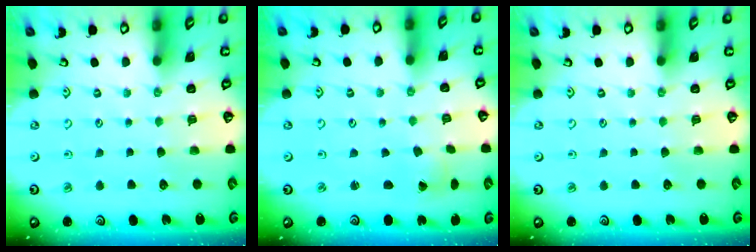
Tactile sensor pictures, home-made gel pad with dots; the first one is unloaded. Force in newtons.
{"total": 1.0, "press": 1.0, "slide": 0.0}
{"total": 0.0}